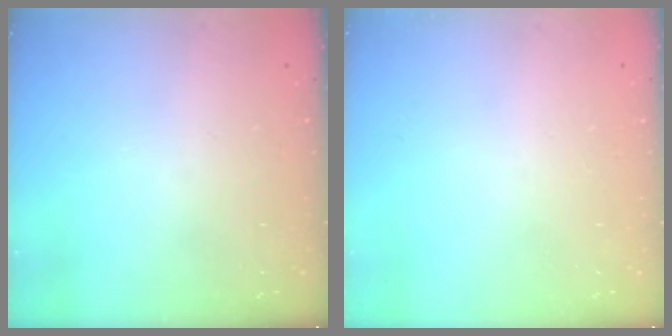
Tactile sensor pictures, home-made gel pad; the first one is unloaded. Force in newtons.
{"total": 0.0}